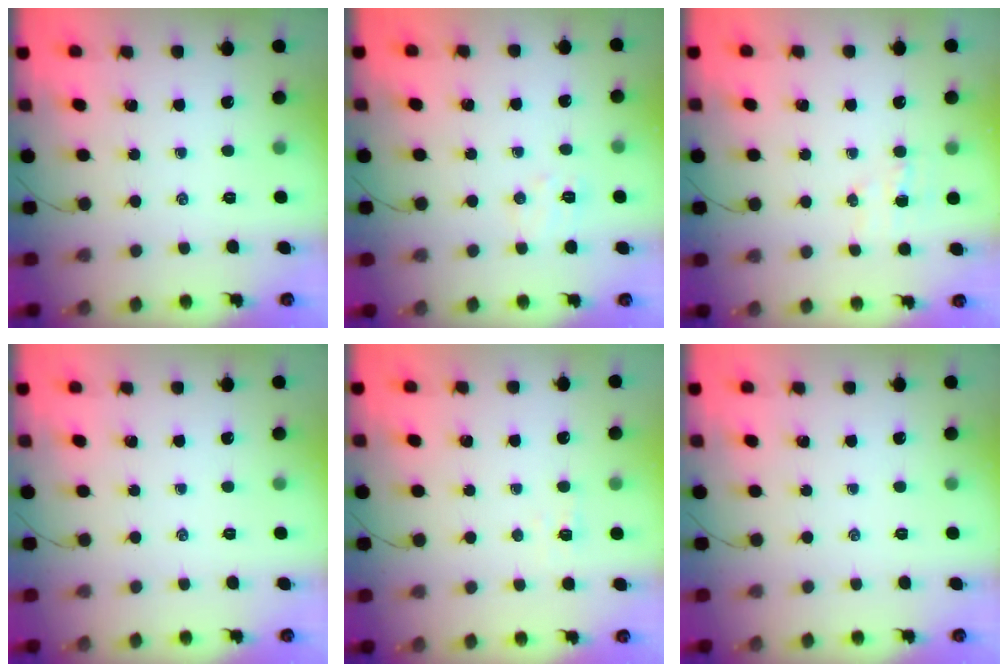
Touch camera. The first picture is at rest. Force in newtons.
{"total": 4.8, "press": 4.7, "slide": 1.0}
{"total": 4.5, "press": 4.4, "slide": 0.8}
{"total": 0.0}
{"total": 2.2, "press": 2.0, "slide": 0.8}
{"total": 0.0}